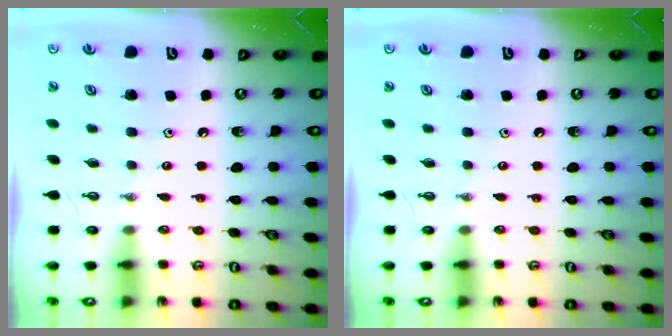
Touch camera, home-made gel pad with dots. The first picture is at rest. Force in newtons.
{"total": 0.0}